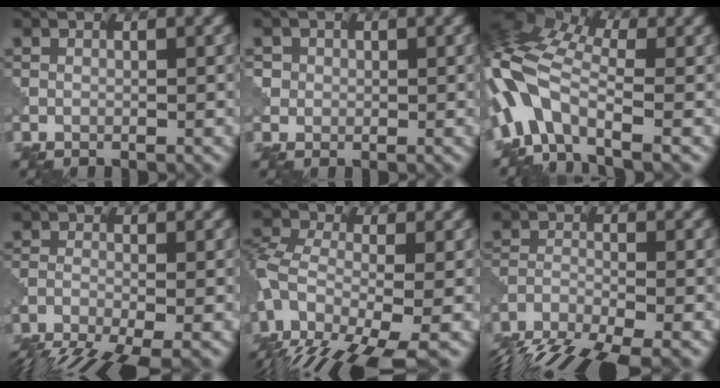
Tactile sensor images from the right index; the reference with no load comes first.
{"total": 2.7, "force": [1.1, 2.3, 0.7], "torque": [-0.005, 0.008, 0.009]}
{"total": 10.7, "force": [-2.1, 6.0, 8.6], "torque": [-0.195, 0.014, -0.053]}
{"total": 9.4, "force": [-7.3, 3.1, 5.1], "torque": [-0.104, -0.034, -0.112]}
{"total": 12.9, "force": [-6.8, 6.2, 9.1], "torque": [-0.215, -0.006, -0.113]}
{"total": 10.1, "force": [-8.3, 2.8, 5.2], "torque": [-0.111, -0.031, -0.142]}